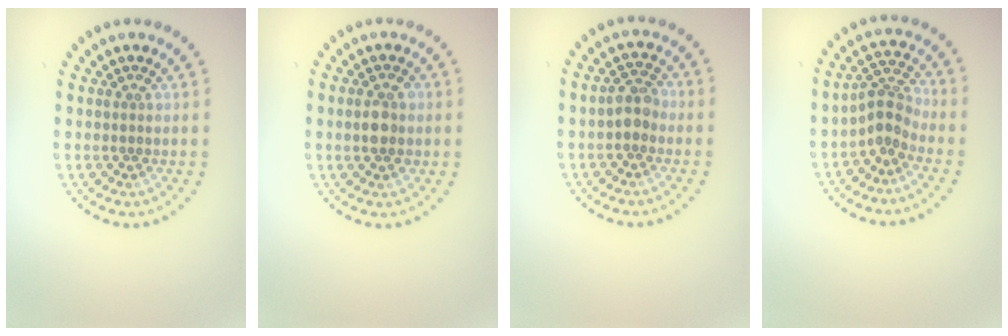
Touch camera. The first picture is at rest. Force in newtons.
{"total": 2.5, "press": 2.5, "slide": 0.3}
{"total": 2.0, "press": 1.9, "slide": 0.6}
{"total": 2.6, "press": 1.9, "slide": 1.8}